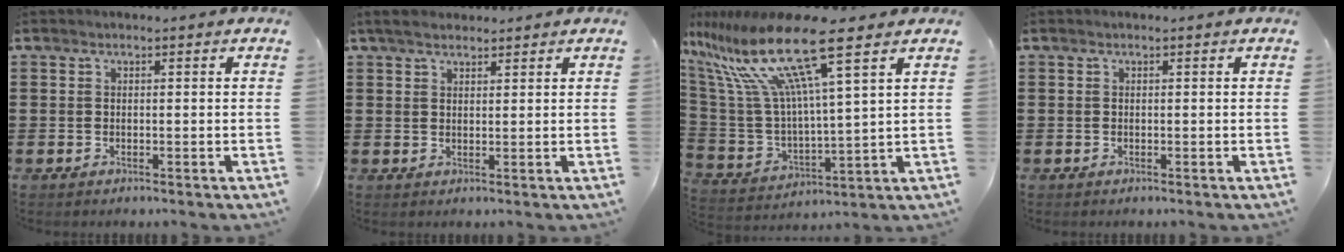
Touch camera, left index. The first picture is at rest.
{"total": 2.6, "force": [2.1, 1.0, 1.1], "torque": [-0.027, 0.007, 0.040]}
{"total": 16.8, "force": [10.0, 2.6, 13.2], "torque": [-0.296, -0.050, 0.158]}
{"total": 0.0}